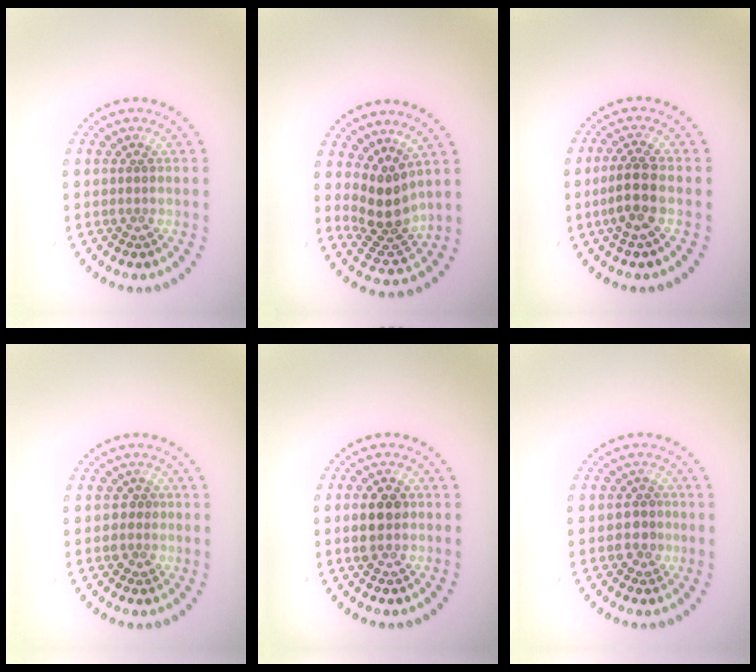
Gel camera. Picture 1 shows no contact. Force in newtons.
{"total": 3.6, "press": 2.7, "slide": 2.3}
{"total": 2.8, "press": 2.5, "slide": 1.3}
{"total": 1.2, "press": 1.1, "slide": 0.6}
{"total": 2.9, "press": 2.9, "slide": 0.2}
{"total": 1.7, "press": 1.6, "slide": 0.6}